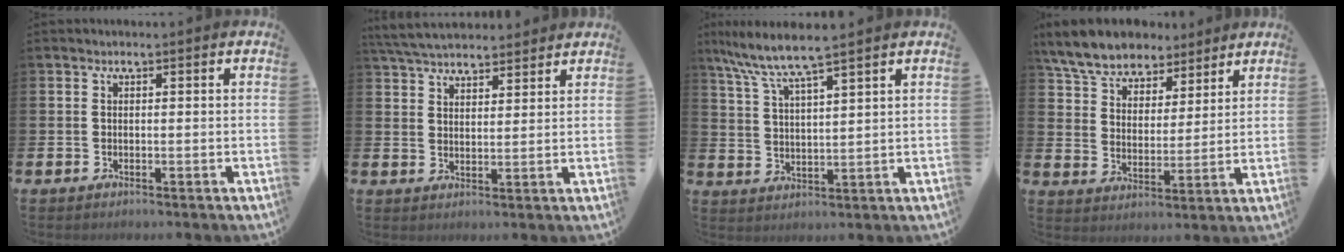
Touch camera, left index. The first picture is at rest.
{"total": 5.2, "force": [5.1, 1.1, 0.8], "torque": [-0.034, -0.020, 0.093]}
{"total": 6.4, "force": [5.7, -0.2, 2.9], "torque": [-0.083, -0.026, 0.098]}
{"total": 8.0, "force": [7.4, 2.9, 1.4], "torque": [-0.073, -0.035, 0.136]}